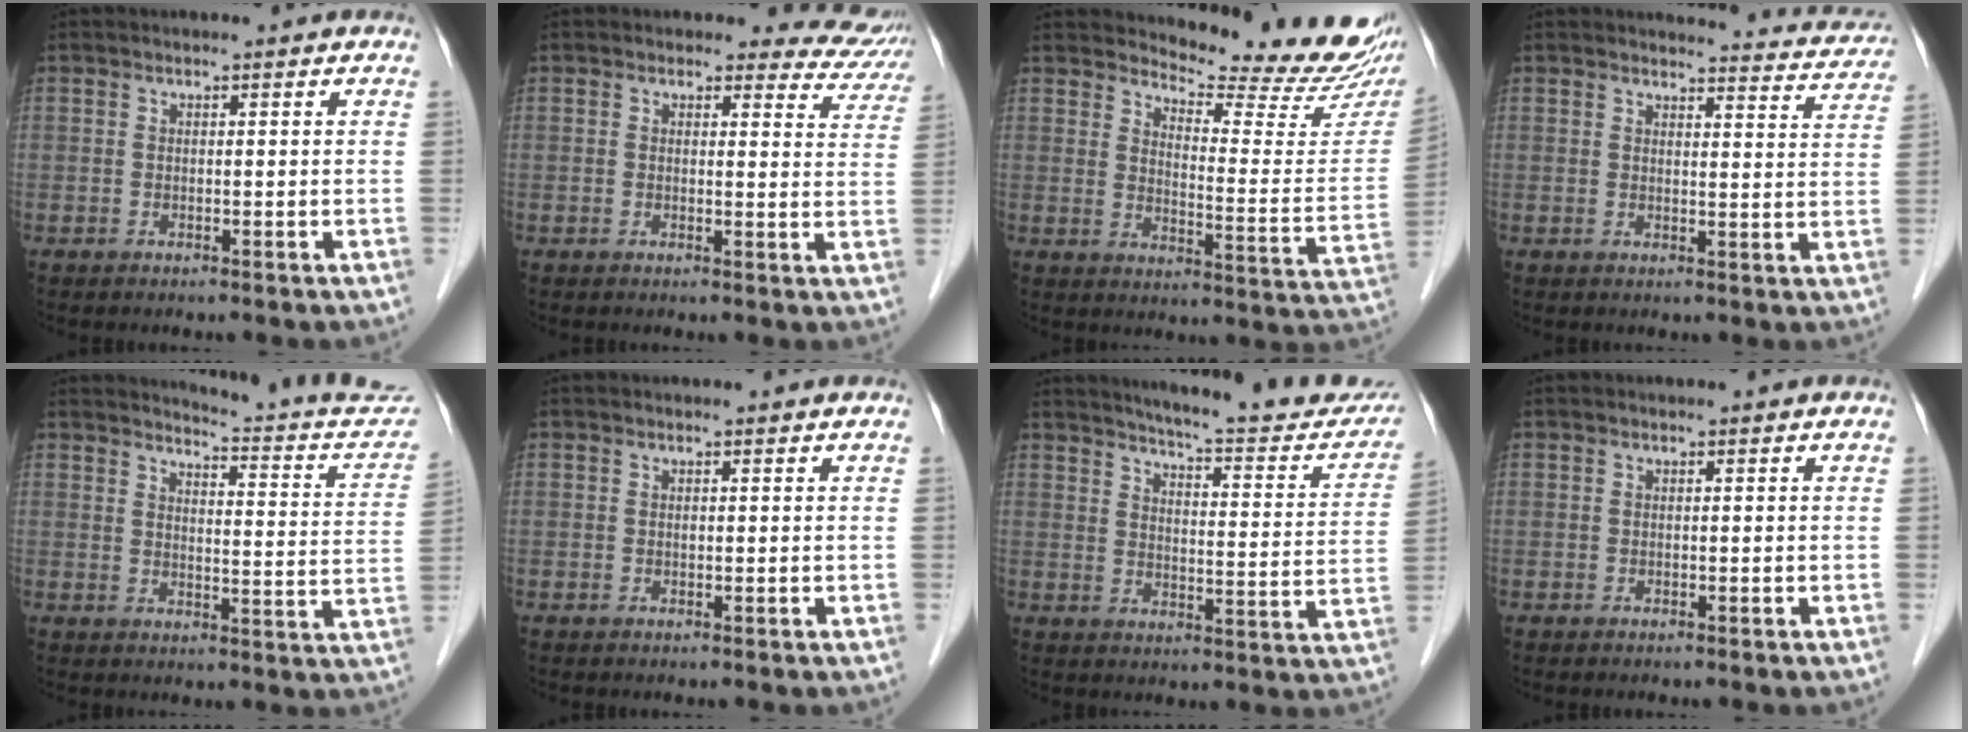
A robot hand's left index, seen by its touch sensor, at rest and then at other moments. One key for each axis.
{"total": 6.6, "fx": 6.0, "fy": 2.7, "fz": -0.3, "tx": 0.039, "ty": -0.021, "tz": 0.031}
{"total": 17.6, "fx": 16.5, "fy": 1.7, "fz": 5.7, "tx": -0.075, "ty": -0.101, "tz": 0.194}
{"total": 10.6, "fx": 10.4, "fy": 1.6, "fz": 0.9, "tx": 0.016, "ty": -0.041, "tz": 0.091}
{"total": 15.8, "fx": 15.3, "fy": 1.3, "fz": 3.4, "tx": -0.030, "ty": -0.086, "tz": 0.154}
{"total": 0.0}
{"total": 20.1, "fx": 18.4, "fy": 2.7, "fz": 7.8, "tx": -0.094, "ty": -0.056, "tz": 0.217}
{"total": 0.0}